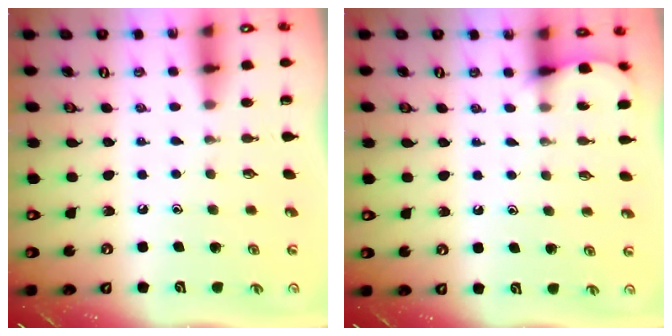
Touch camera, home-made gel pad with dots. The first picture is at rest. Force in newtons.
{"total": 3.8, "press": 3.8, "slide": 0.4}